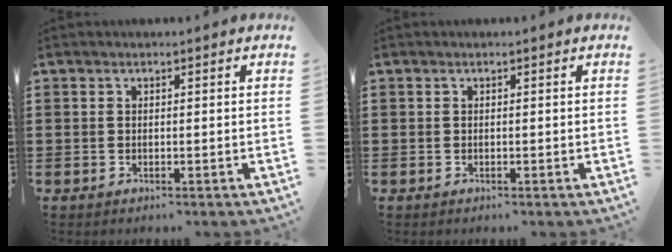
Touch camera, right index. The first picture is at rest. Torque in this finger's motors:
{"motor_torque": [0.00, 0.00, 0.00, 0.00]}